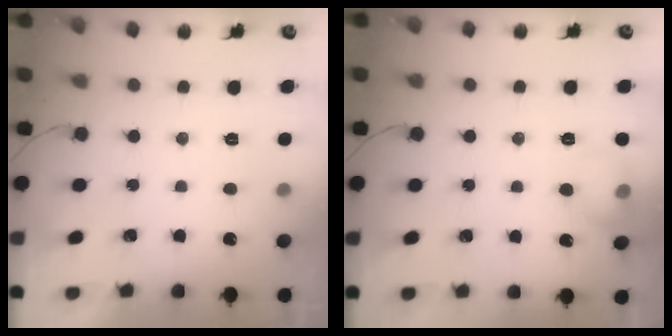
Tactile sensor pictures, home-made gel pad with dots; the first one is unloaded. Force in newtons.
{"total": 7.4, "press": 7.2, "slide": 1.9}